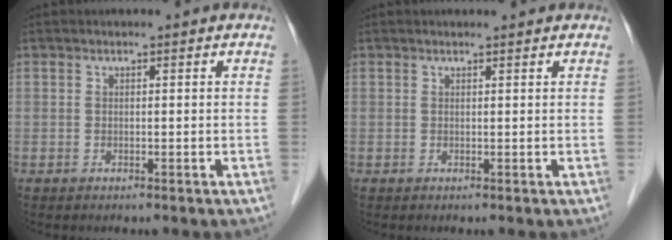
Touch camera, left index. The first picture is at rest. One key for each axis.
{"total": 1.3, "fx": 1.3, "fy": 0.0, "fz": 0.2, "tx": -0.008, "ty": 0.003, "tz": 0.019}